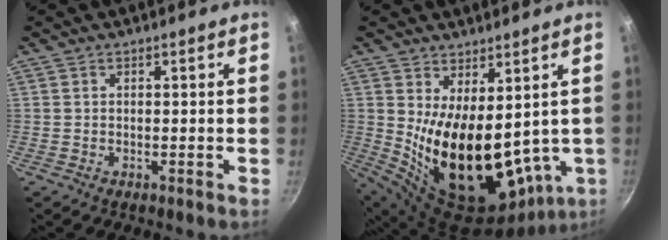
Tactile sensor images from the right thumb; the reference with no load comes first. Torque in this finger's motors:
{"motor_torque": [0.53, 4.47, 2.77, 0.00, 0.38]}